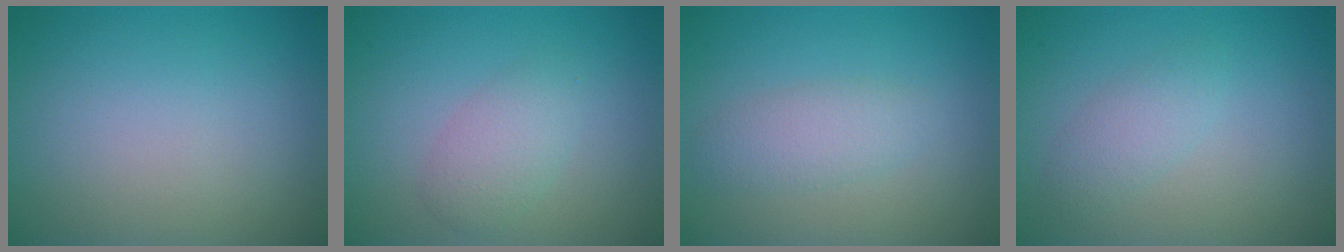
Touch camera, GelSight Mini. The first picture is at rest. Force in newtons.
{"total": 2.4, "press": 2.4, "slide": 0.1}
{"total": 2.3, "press": 2.3, "slide": 0.0}
{"total": 1.9, "press": 1.9, "slide": 0.0}